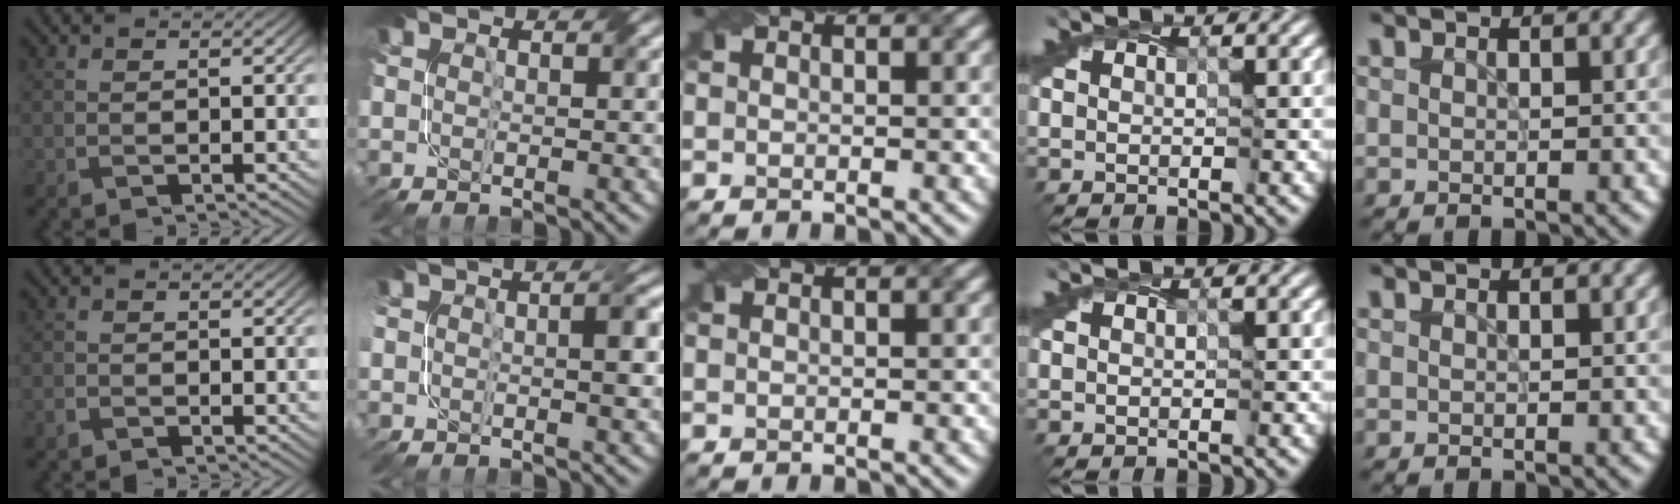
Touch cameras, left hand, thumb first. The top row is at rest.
{"thumb": {"total": 0.8, "force": [-0.6, 0.5, 0.3], "torque": [-0.007, -0.002, -0.012]}, "index": {"total": 2.1, "force": [-0.2, 0.7, 1.9], "torque": [-0.034, 0.005, -0.009]}}